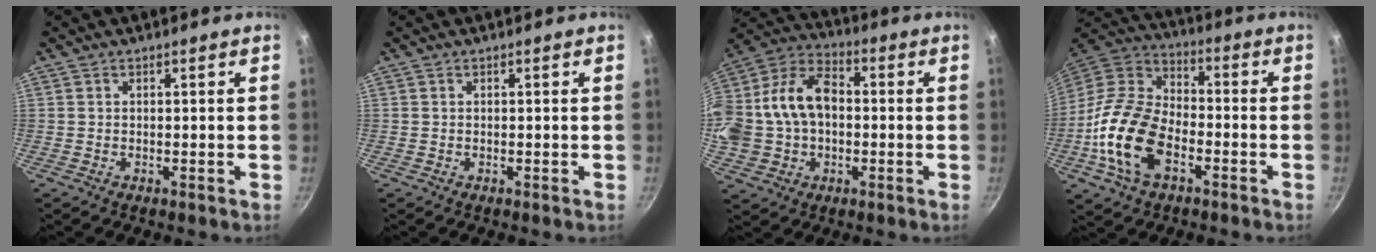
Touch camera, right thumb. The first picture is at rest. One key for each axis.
{"total": 0.0}
{"total": 19.7, "fx": 0.2, "fy": 14.3, "fz": 13.6, "tx": -0.270, "ty": 0.049, "tz": -0.004}
{"total": 18.5, "fx": -6.1, "fy": 11.2, "fz": 13.4, "tx": -0.246, "ty": 0.038, "tz": -0.132}